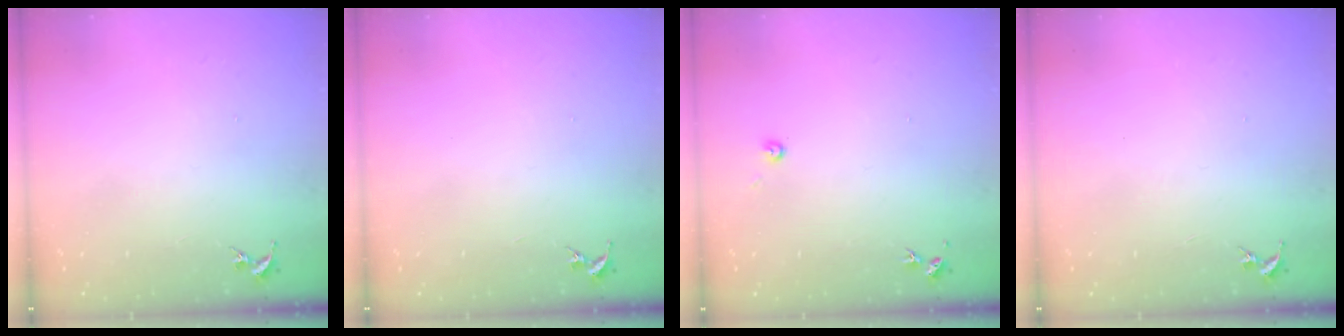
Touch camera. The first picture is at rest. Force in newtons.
{"total": 0.0}
{"total": 2.7, "press": 2.7, "slide": 0.2}
{"total": 0.0}